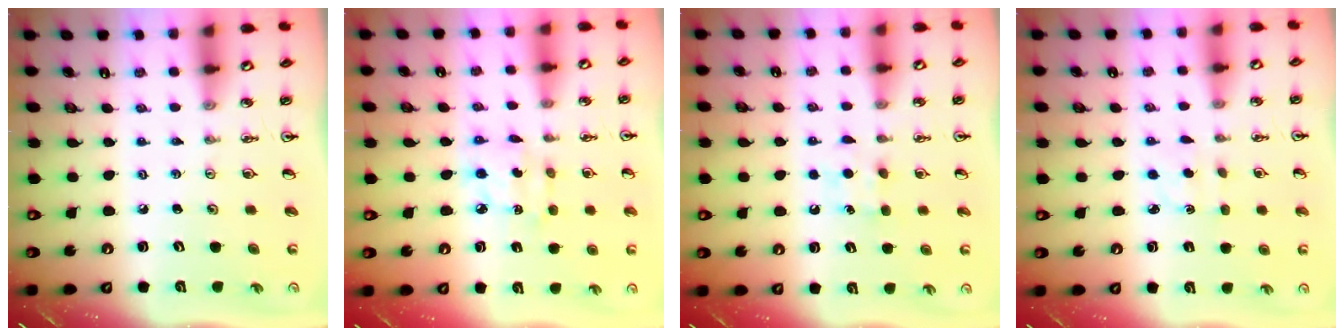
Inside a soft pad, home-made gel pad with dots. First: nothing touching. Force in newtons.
{"total": 5.2, "press": 5.2, "slide": 0.2}
{"total": 5.6, "press": 5.5, "slide": 0.7}
{"total": 1.6, "press": 1.5, "slide": 0.5}